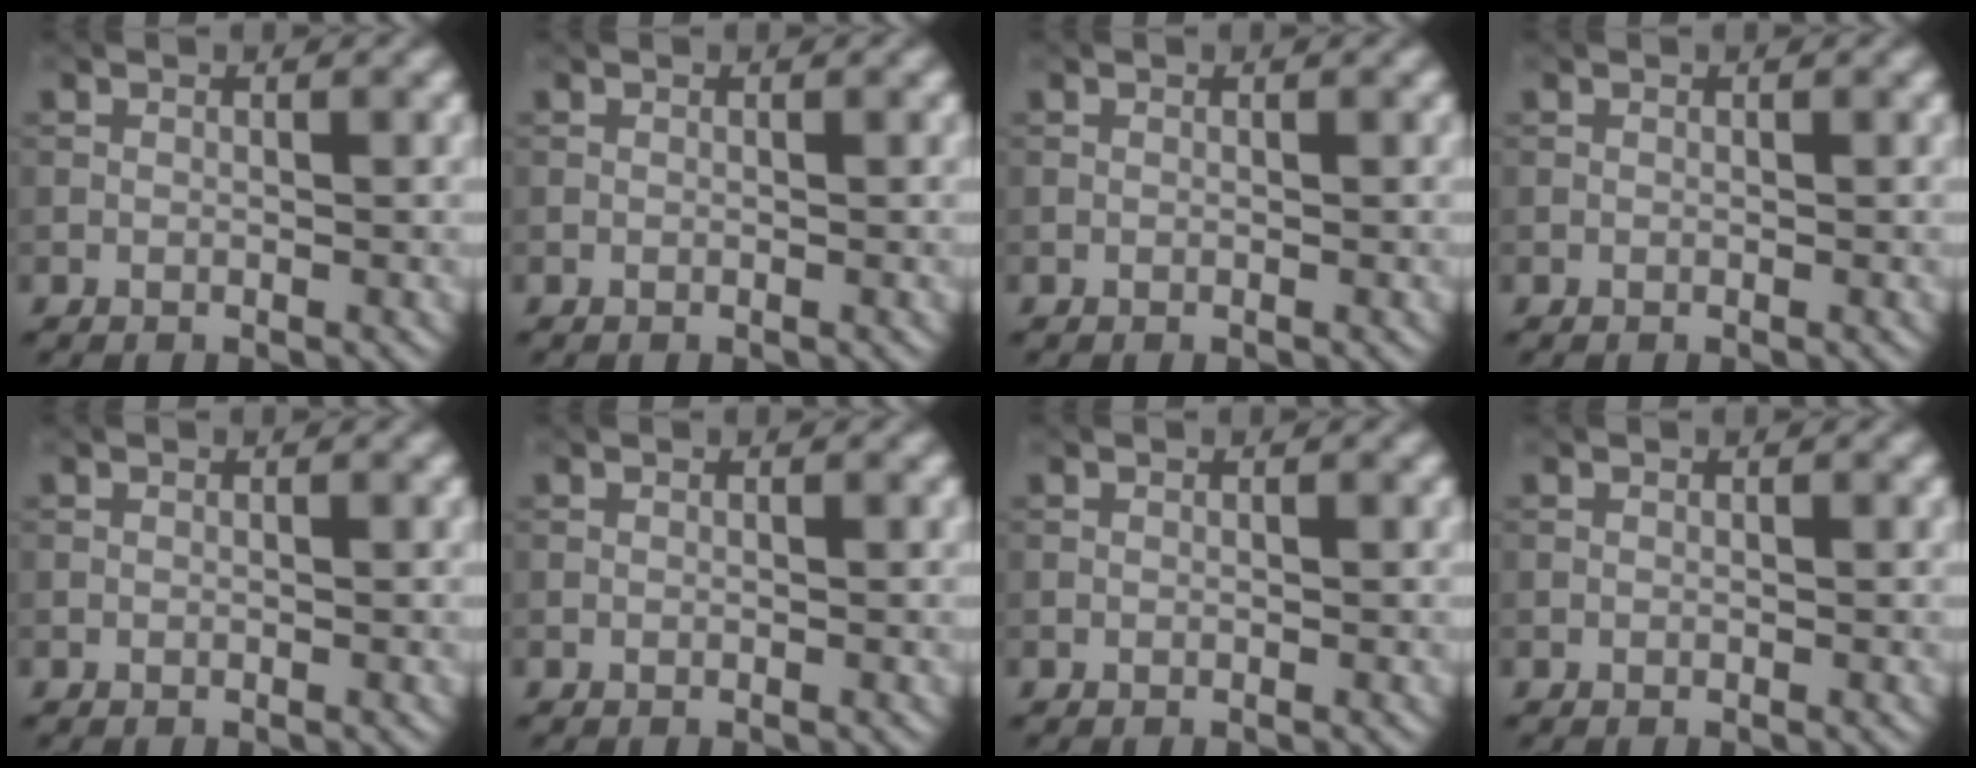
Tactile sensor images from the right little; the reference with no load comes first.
{"total": 0.0}
{"total": 0.0}
{"total": 0.0}
{"total": 0.0}
{"total": 0.0}
{"total": 0.0}
{"total": 0.0}